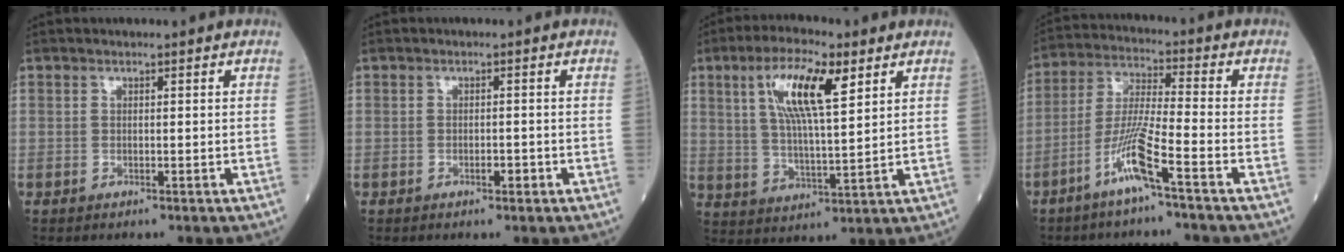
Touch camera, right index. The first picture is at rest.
{"total": 1.2, "force": [-0.7, 0.2, 0.9], "torque": [-0.015, 0.001, -0.011]}
{"total": 11.5, "force": [4.9, 2.3, 10.1], "torque": [-0.193, 0.011, 0.092]}
{"total": 8.4, "force": [-4.8, -0.9, 6.8], "torque": [-0.142, -0.005, -0.098]}